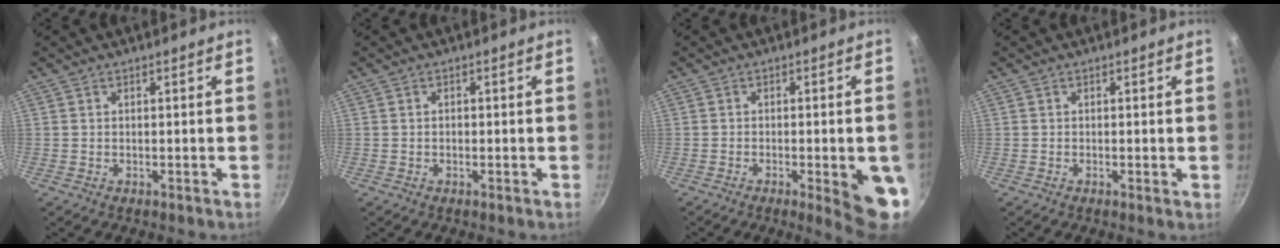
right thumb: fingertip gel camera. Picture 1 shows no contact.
{"total": 0.7, "force": [-0.1, 0.5, 0.4], "torque": [-0.006, 0.004, -0.003]}
{"total": 9.8, "force": [-2.6, 2.4, 9.2], "torque": [-0.087, 0.005, -0.028]}
{"total": 0.6, "force": [-0.1, 0.1, 0.6], "torque": [-0.010, -0.002, -0.003]}